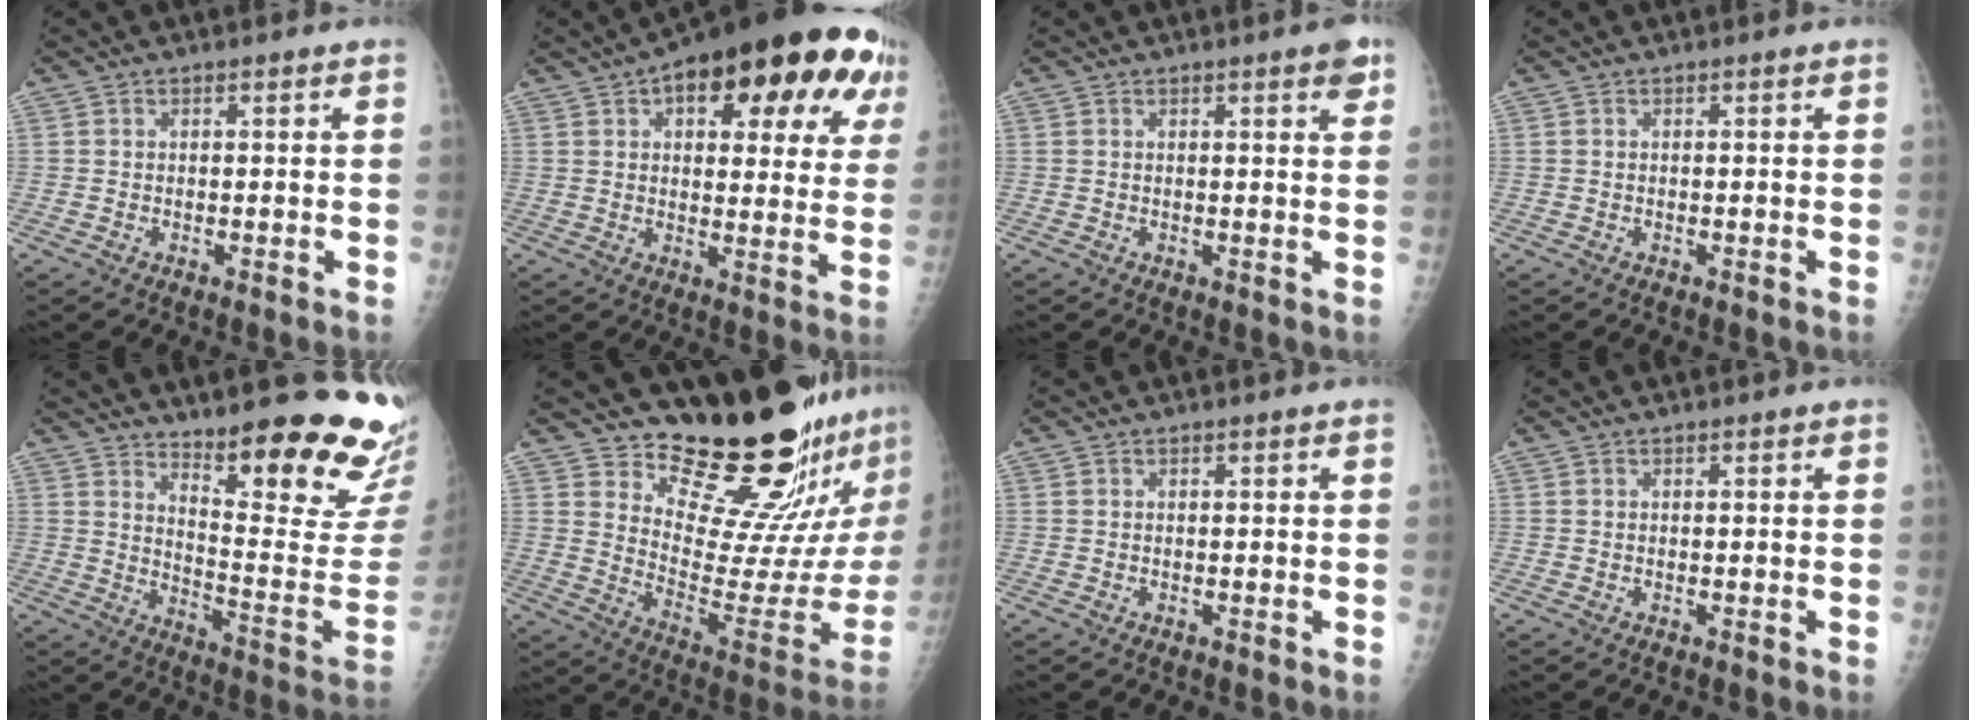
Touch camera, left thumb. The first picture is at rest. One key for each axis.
{"total": 24.5, "fx": 11.7, "fy": 10.5, "fz": 18.8, "tx": -0.222, "ty": 0.004, "tz": 0.152}
{"total": 3.0, "fx": 1.7, "fy": 0.6, "fz": 2.4, "tx": -0.024, "ty": -0.006, "tz": 0.019}
{"total": 0.0}
{"total": 23.0, "fx": 17.4, "fy": 4.6, "fz": 14.5, "tx": -0.167, "ty": -0.144, "tz": 0.239}
{"total": 21.1, "fx": 18.3, "fy": 4.3, "fz": 9.7, "tx": -0.098, "ty": -0.184, "tz": 0.263}
{"total": 0.0}
{"total": 0.0}